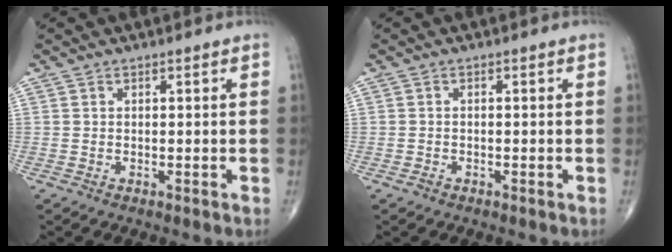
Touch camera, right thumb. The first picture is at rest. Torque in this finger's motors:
{"motor_torque": [-0.13, 0.11, -0.14, -0.08, 0.02]}